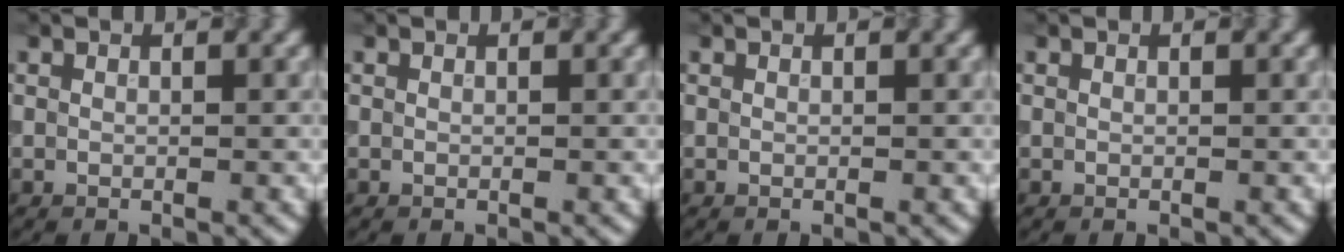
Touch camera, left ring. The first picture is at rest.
{"total": 0.0}
{"total": 0.0}
{"total": 0.0}